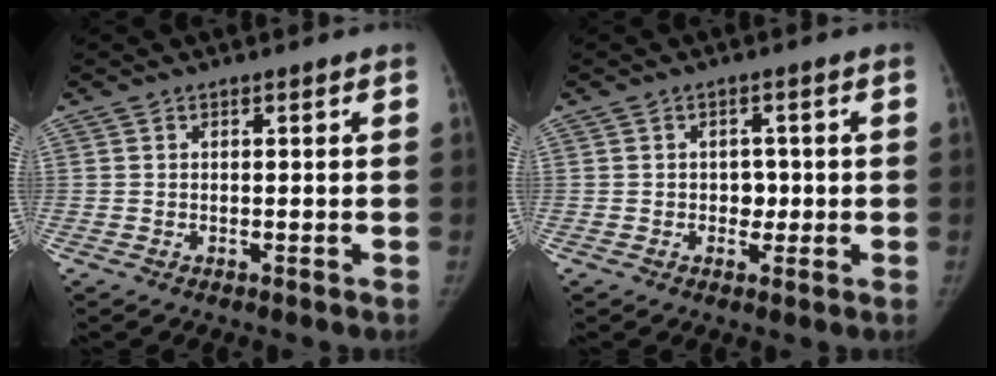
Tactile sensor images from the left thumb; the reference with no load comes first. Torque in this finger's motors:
{"motor_torque": [-0.06, 0.05, 0.12, 0.00, 0.00]}